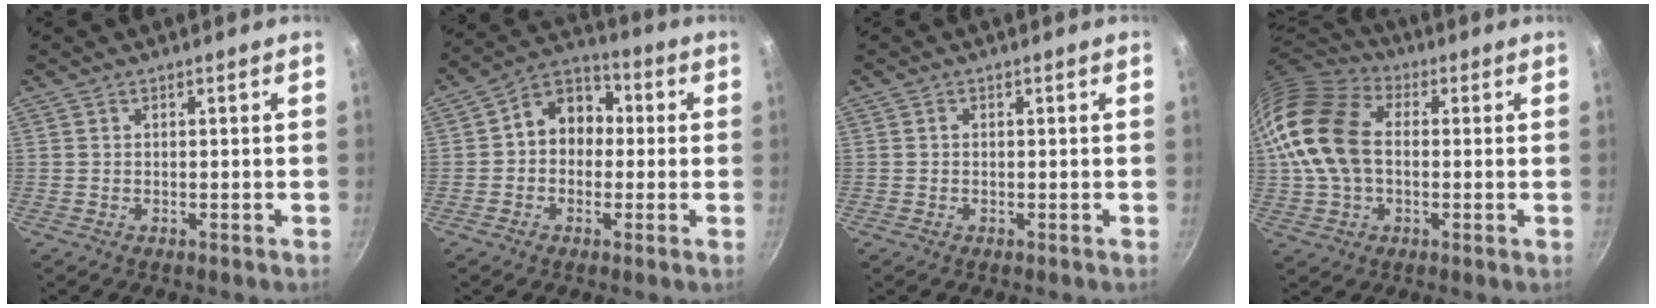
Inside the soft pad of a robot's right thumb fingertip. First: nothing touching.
{"total": 9.9, "force": [0.3, 8.0, 5.8], "torque": [-0.043, 0.030, -0.016]}
{"total": 0.6, "force": [0.0, 0.5, 0.2], "torque": [-0.002, 0.004, -0.001]}
{"total": 18.5, "force": [1.0, 12.8, 13.4], "torque": [-0.259, 0.032, 0.008]}